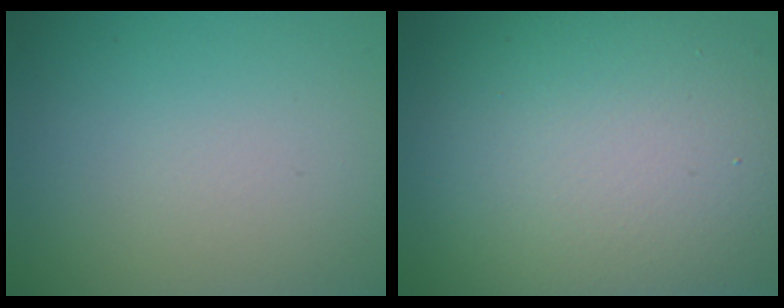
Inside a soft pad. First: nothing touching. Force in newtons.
{"total": 12.9, "press": 12.9, "slide": 1.0}